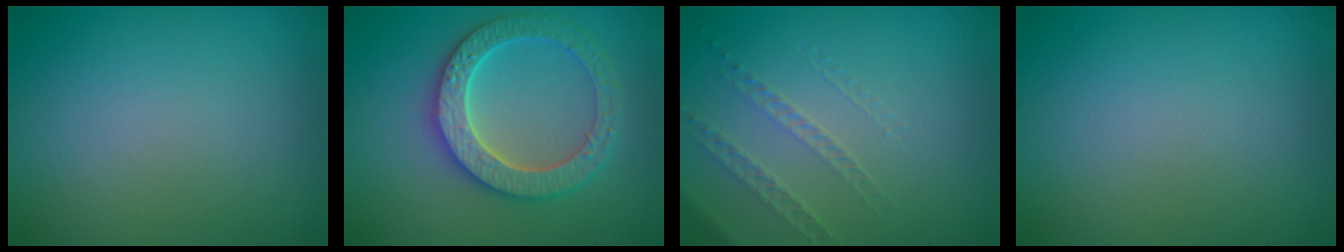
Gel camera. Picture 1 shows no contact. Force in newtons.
{"total": 4.3, "press": 4.2, "slide": 1.1}
{"total": 1.3, "press": 0.9, "slide": 0.9}
{"total": 0.0}